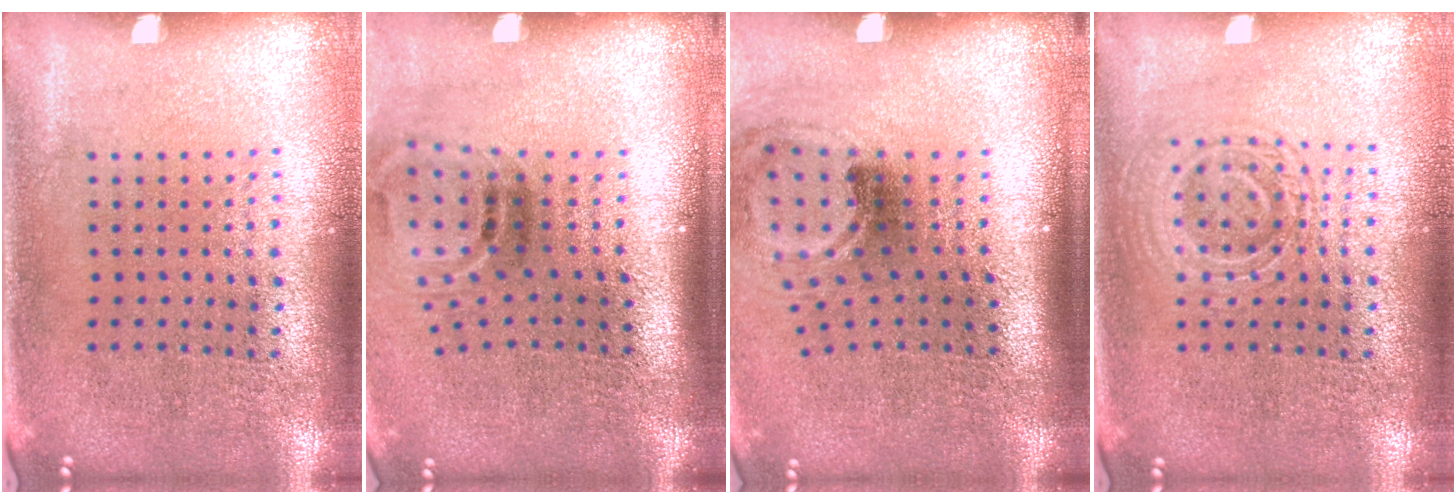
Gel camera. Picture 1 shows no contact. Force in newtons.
{"total": 2.0, "press": 1.2, "slide": 1.6}
{"total": 1.8, "press": 1.2, "slide": 1.3}
{"total": 1.4, "press": 1.4, "slide": 0.3}